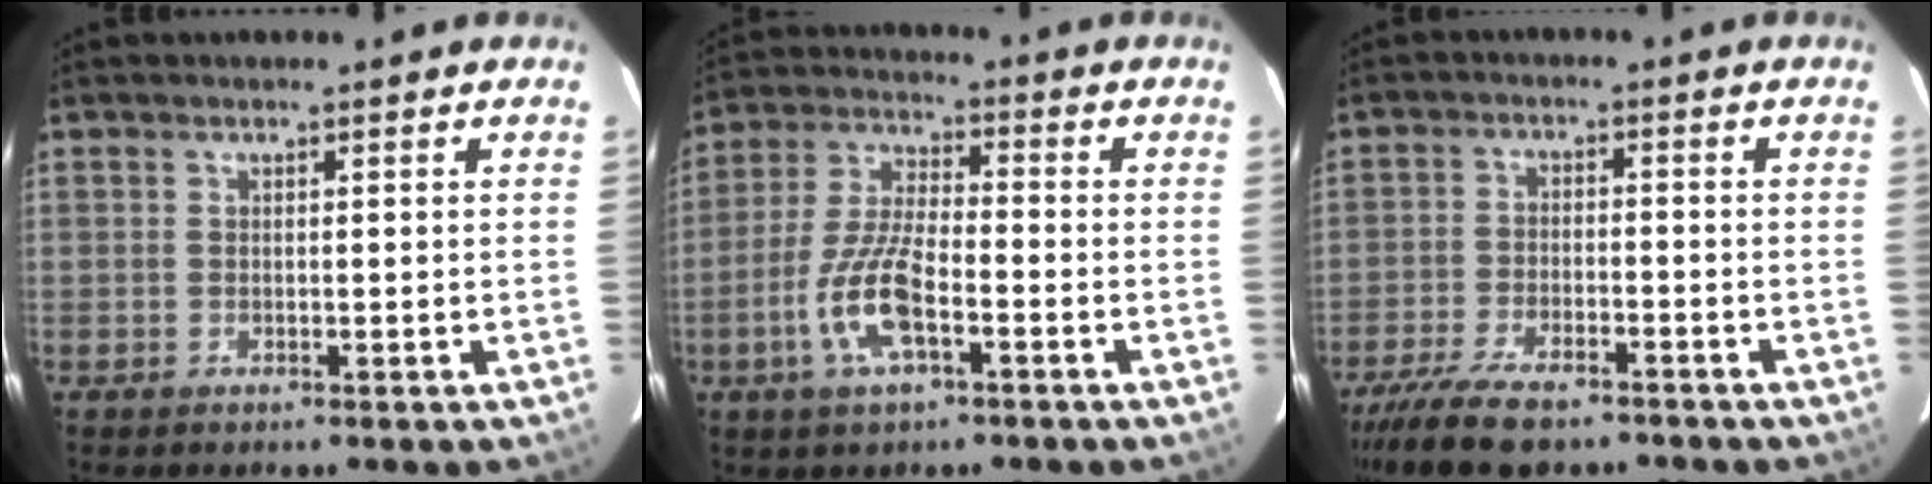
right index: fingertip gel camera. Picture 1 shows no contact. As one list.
[{"total": 11.0, "force": [-4.5, 3.4, 9.4], "torque": [-0.201, -0.001, -0.089]}, {"total": 13.1, "force": [-10.2, 4.7, 6.8], "torque": [-0.160, -0.028, -0.176]}]